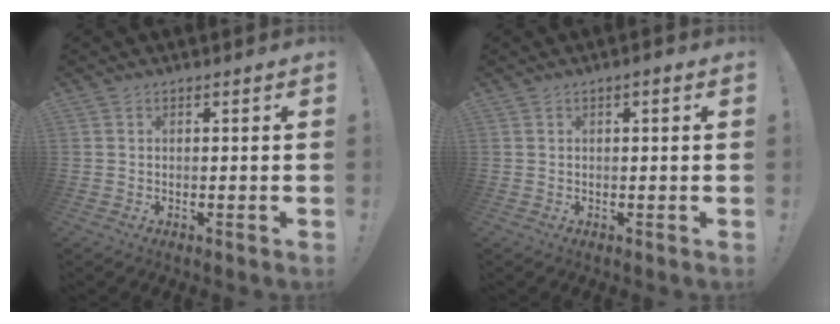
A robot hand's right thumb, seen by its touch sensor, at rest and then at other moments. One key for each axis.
{"total": 1.3, "fx": 0.1, "fy": 0.3, "fz": 1.3, "tx": -0.017, "ty": 0.000, "tz": -0.001}